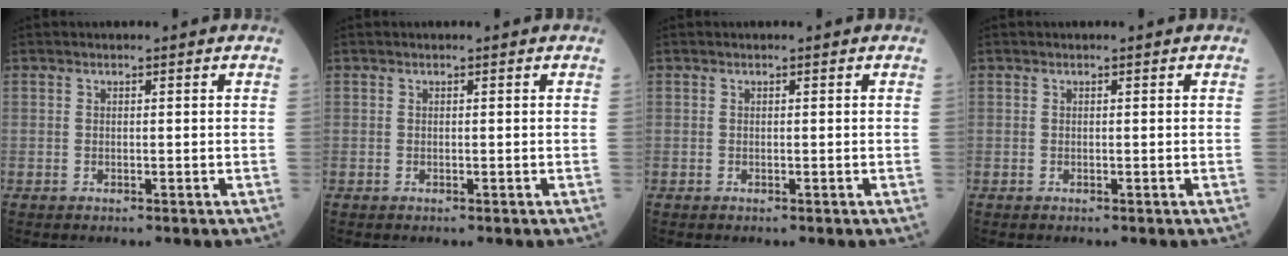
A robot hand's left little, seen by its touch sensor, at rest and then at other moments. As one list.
[{"total": 0.0}, {"total": 0.0}, {"total": 0.0}]